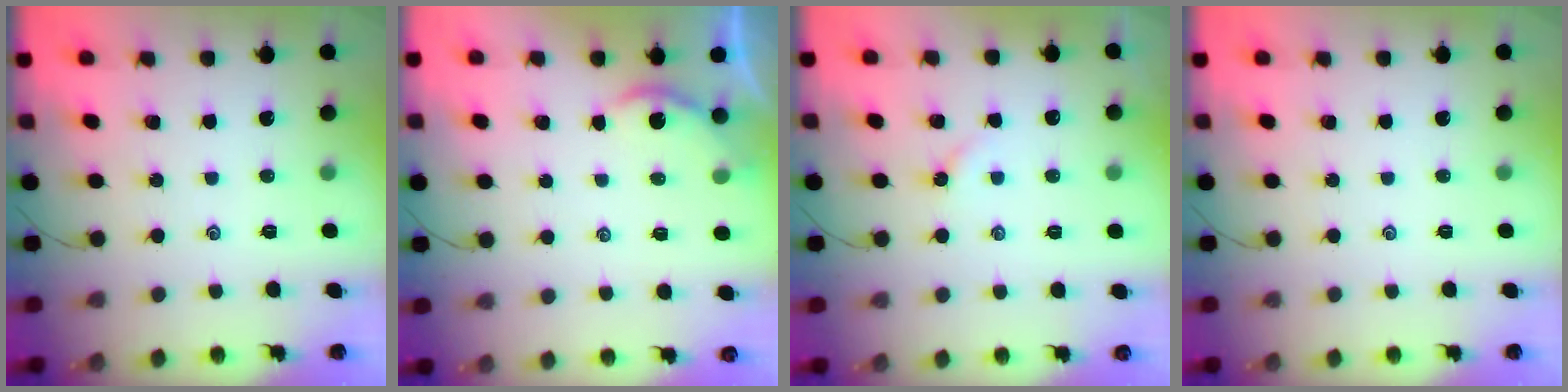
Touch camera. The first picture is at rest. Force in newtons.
{"total": 2.3, "press": 2.3, "slide": 0.3}
{"total": 2.3, "press": 2.3, "slide": 0.5}
{"total": 0.0}